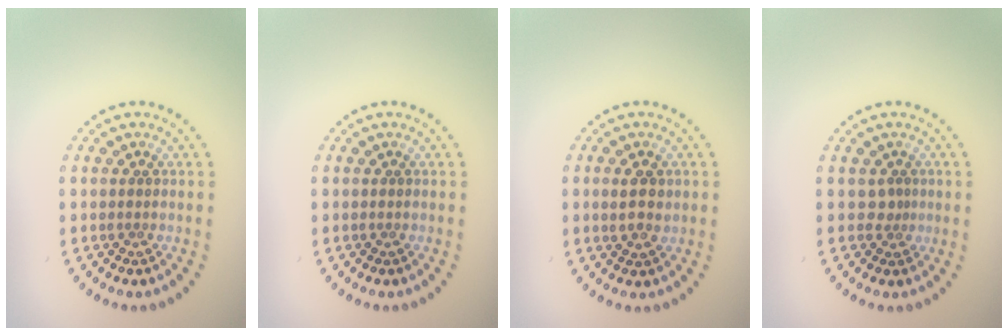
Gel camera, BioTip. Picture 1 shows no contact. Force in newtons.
{"total": 0.0}
{"total": 2.4, "press": 2.4, "slide": 0.3}
{"total": 0.9, "press": 0.5, "slide": 0.7}